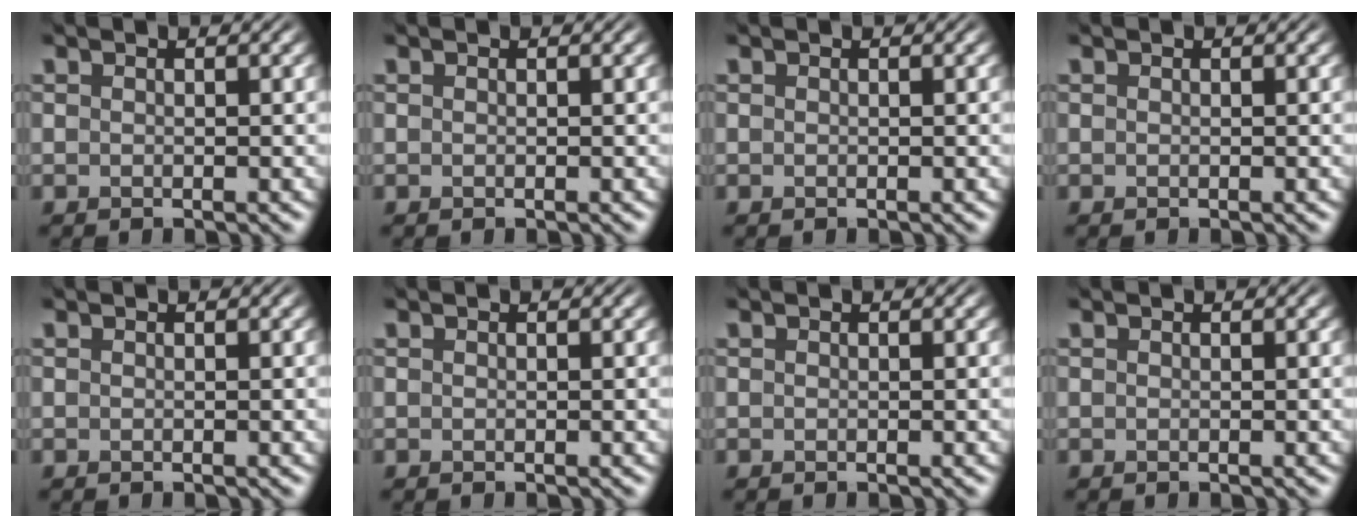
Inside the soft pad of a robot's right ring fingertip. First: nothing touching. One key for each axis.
{"total": 0.0}
{"total": 0.0}
{"total": 0.0}
{"total": 0.0}
{"total": 0.0}
{"total": 0.0}
{"total": 0.0}